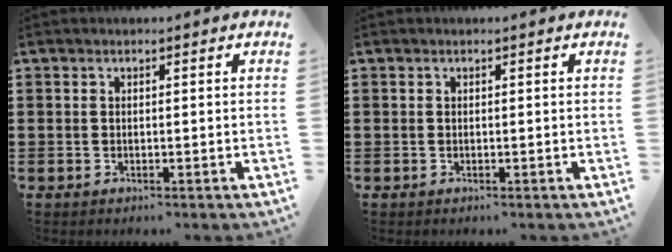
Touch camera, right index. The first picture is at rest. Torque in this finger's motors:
{"motor_torque": [-0.17, 0.19, 0.00, 0.00]}